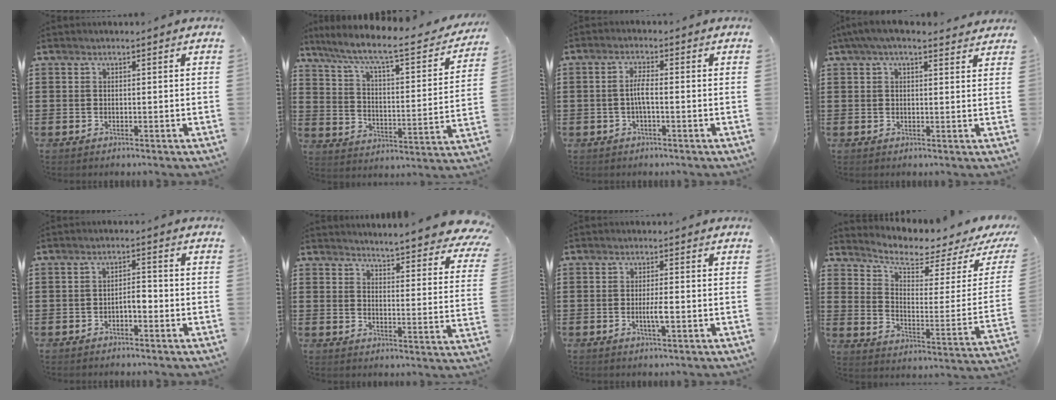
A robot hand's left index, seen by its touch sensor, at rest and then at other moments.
{"total": 8.2, "force": [6.3, 0.6, 5.1], "torque": [-0.123, -0.042, 0.099]}
{"total": 3.1, "force": [-0.5, 0.9, 2.9], "torque": [-0.062, 0.001, -0.013]}
{"total": 4.0, "force": [3.1, 1.0, 2.4], "torque": [-0.054, 0.002, 0.057]}
{"total": 2.5, "force": [-1.1, 0.9, 2.1], "torque": [-0.041, 0.006, -0.023]}
{"total": 4.9, "force": [4.7, -0.4, 1.2], "torque": [-0.038, -0.036, 0.081]}
{"total": 3.0, "force": [-0.5, 0.4, 2.9], "torque": [-0.051, 0.000, -0.009]}
{"total": 4.6, "force": [3.8, 1.0, 2.4], "torque": [-0.063, -0.032, 0.056]}